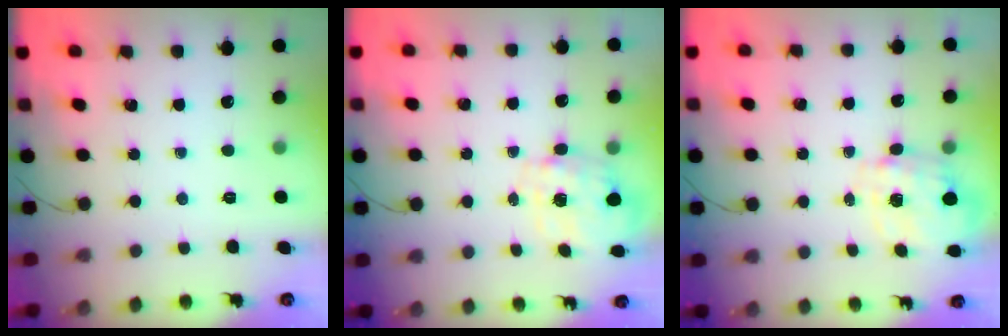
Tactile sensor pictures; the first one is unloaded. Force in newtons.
{"total": 2.7, "press": 2.6, "slide": 0.8}
{"total": 2.5, "press": 2.3, "slide": 1.0}